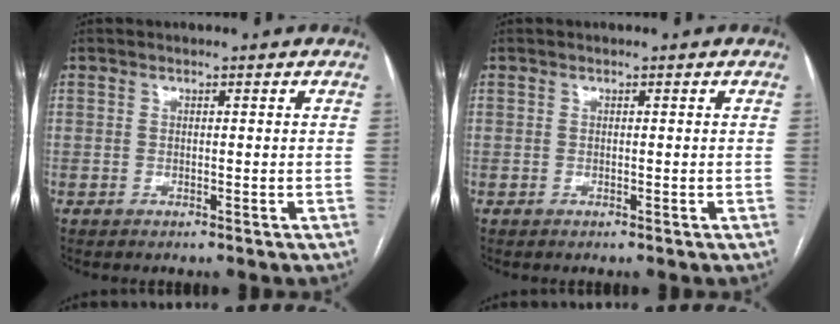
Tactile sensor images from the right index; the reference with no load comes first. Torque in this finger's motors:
{"motor_torque": [0.00, 0.00, 0.00, 0.01]}